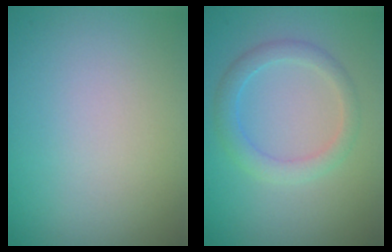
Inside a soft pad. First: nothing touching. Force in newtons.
{"total": 2.5, "press": 2.5, "slide": 0.1}